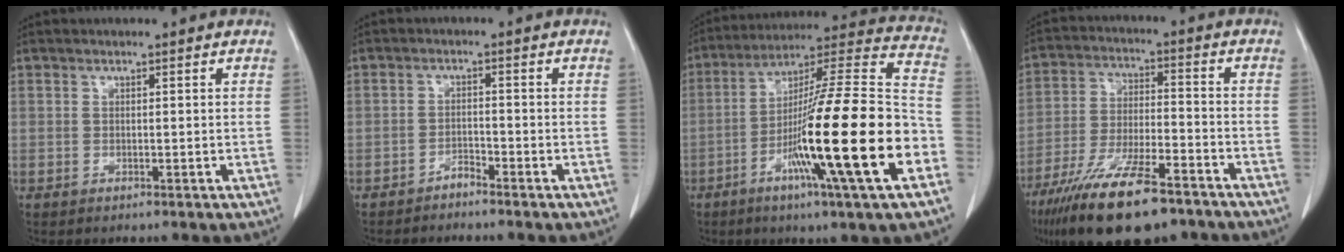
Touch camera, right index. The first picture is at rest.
{"total": 1.8, "force": [-1.7, 0.1, 0.5], "torque": [-0.010, -0.001, -0.030]}
{"total": 25.3, "force": [-8.4, 0.0, 23.9], "torque": [-0.356, -0.023, -0.150]}
{"total": 17.4, "force": [-12.5, 3.9, 11.6], "torque": [-0.218, -0.034, -0.217]}